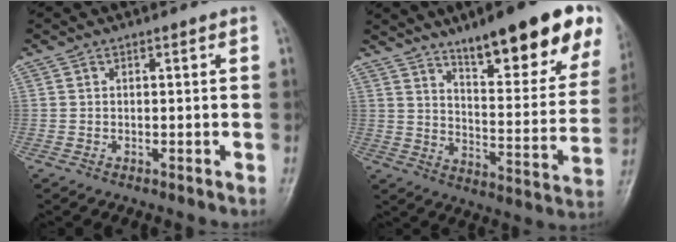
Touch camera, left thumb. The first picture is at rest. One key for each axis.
{"total": 23.5, "fx": 14.8, "fy": 5.8, "fz": 17.3, "tx": -0.201, "ty": -0.060, "tz": 0.217}